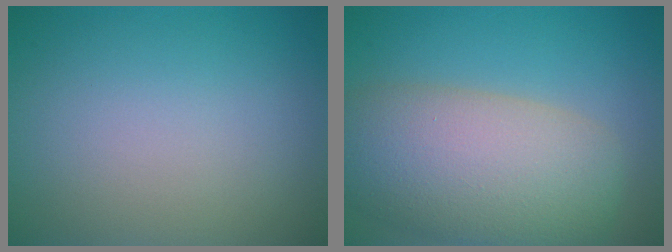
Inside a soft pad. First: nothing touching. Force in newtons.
{"total": 9.6, "press": 9.6, "slide": 0.7}